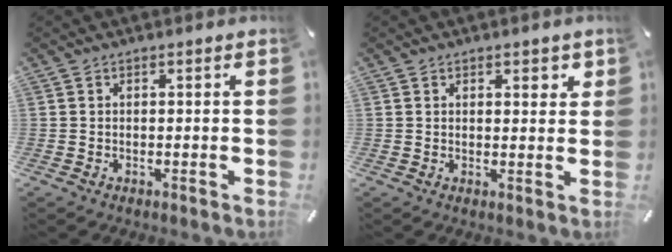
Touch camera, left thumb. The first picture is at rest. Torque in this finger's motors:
{"motor_torque": [0.36, 0.02, 0.16, -0.26, 0.05]}